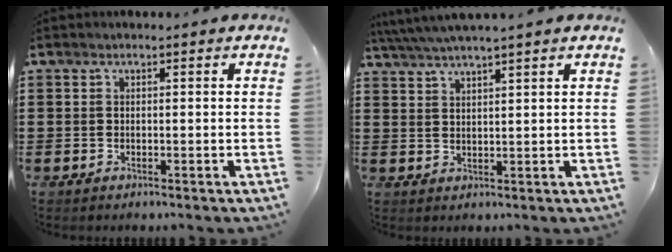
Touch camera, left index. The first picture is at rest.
{"total": 3.4, "force": [3.1, -0.6, 1.3], "torque": [-0.034, -0.007, 0.056]}